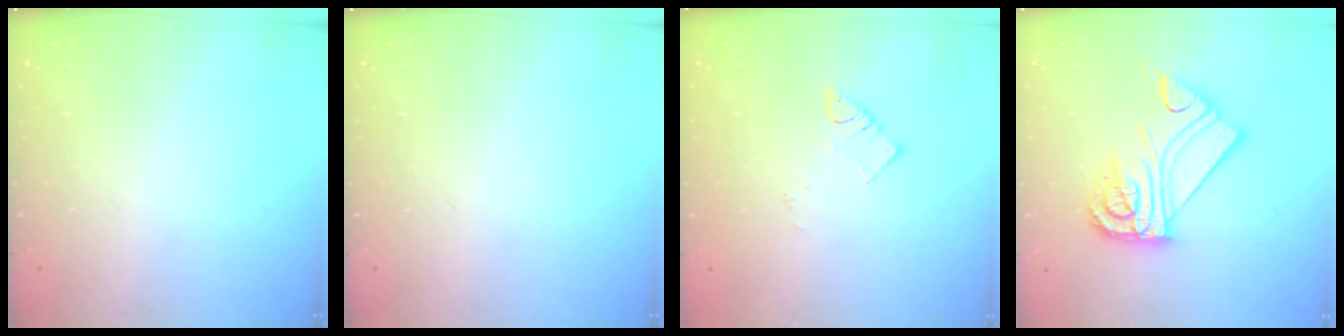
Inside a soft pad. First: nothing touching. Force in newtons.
{"total": 0.0}
{"total": 3.6, "press": 3.6, "slide": 0.3}
{"total": 13.6, "press": 13.6, "slide": 0.7}